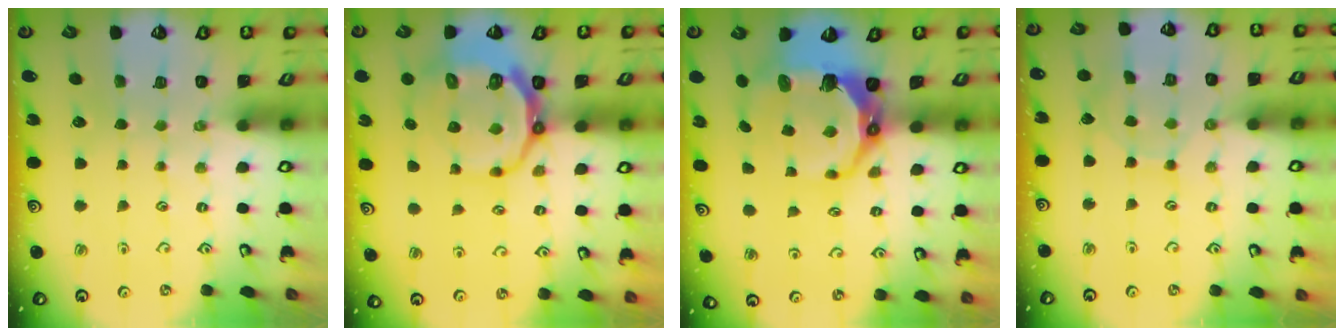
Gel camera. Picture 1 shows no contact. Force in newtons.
{"total": 11.5, "press": 10.8, "slide": 3.9}
{"total": 11.7, "press": 10.2, "slide": 5.7}
{"total": 6.4, "press": 6.4, "slide": 0.5}